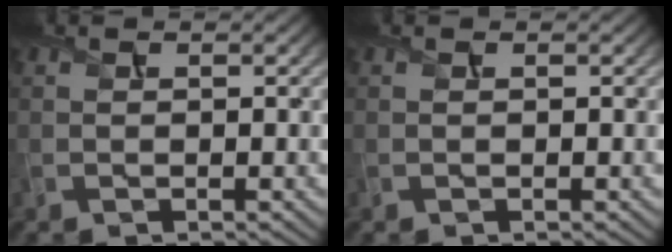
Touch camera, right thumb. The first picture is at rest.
{"total": 0.0}